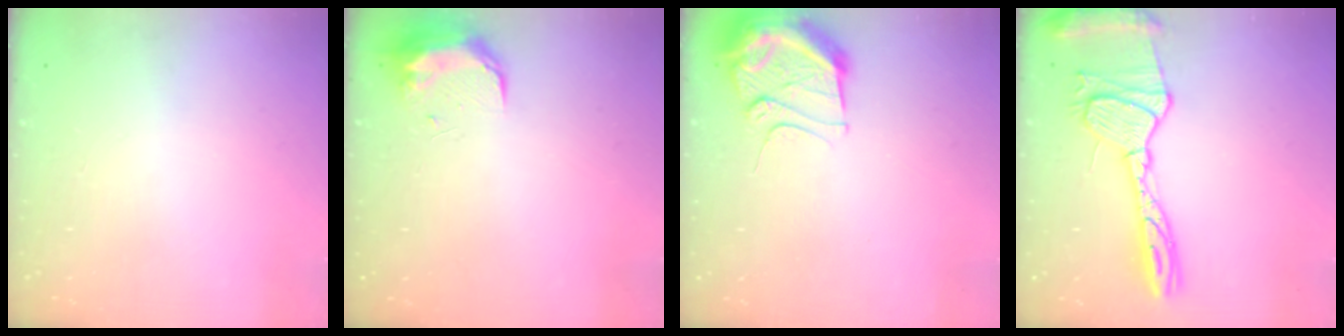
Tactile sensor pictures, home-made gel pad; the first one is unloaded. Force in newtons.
{"total": 8.9, "press": 8.8, "slide": 1.1}
{"total": 11.0, "press": 11.0, "slide": 0.9}
{"total": 17.8, "press": 17.7, "slide": 1.5}